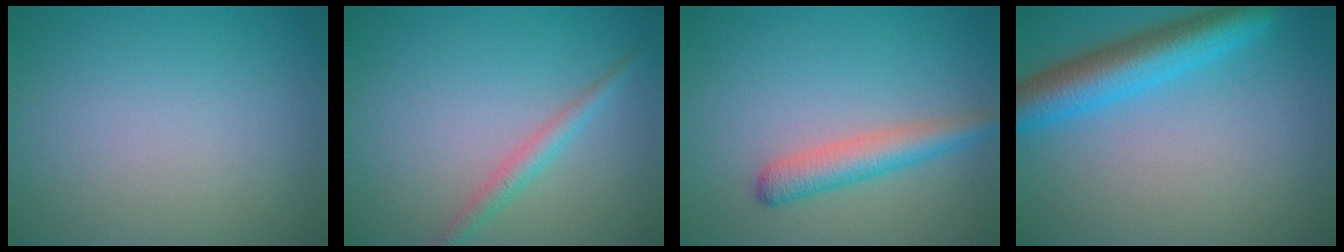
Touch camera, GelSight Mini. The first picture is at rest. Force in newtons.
{"total": 1.9, "press": 1.9, "slide": 0.0}
{"total": 3.3, "press": 3.3, "slide": 0.1}
{"total": 6.1, "press": 6.1, "slide": 0.3}